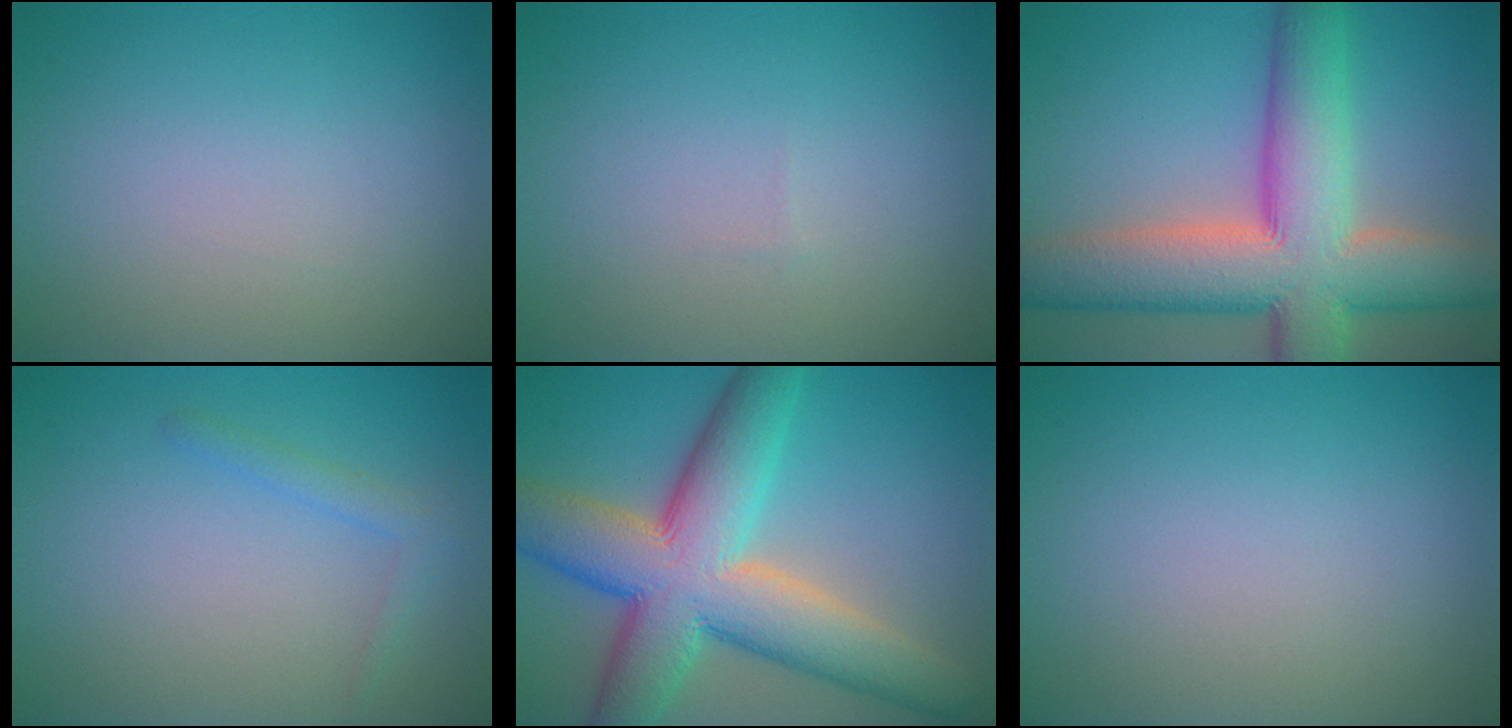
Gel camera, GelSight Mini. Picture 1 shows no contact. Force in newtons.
{"total": 0.0}
{"total": 12.4, "press": 12.3, "slide": 0.7}
{"total": 1.4, "press": 1.4, "slide": 0.1}
{"total": 12.0, "press": 12.0, "slide": 0.8}
{"total": 0.0}